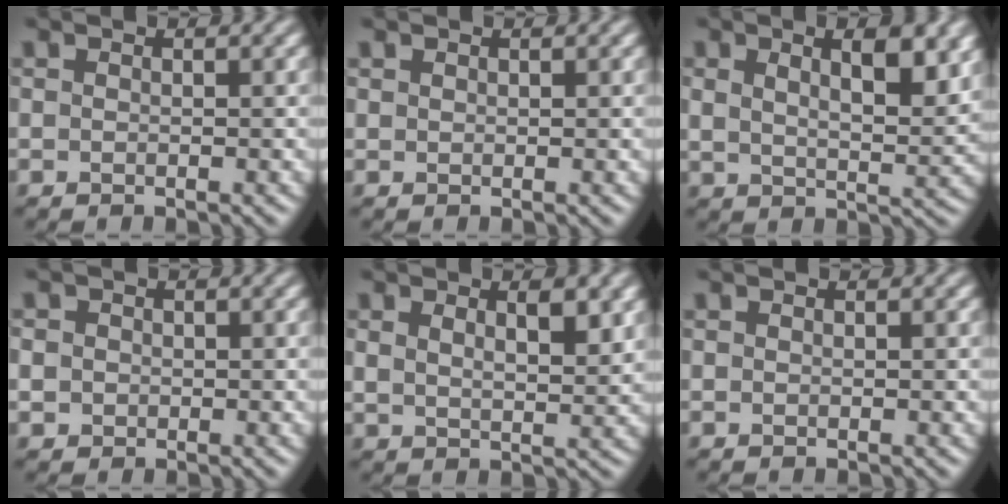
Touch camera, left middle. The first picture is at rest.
{"total": 0.0}
{"total": 5.7, "force": [2.8, 2.0, 4.5], "torque": [-0.066, -0.004, 0.045]}
{"total": 2.1, "force": [0.4, 1.9, 0.8], "torque": [-0.005, 0.012, -0.002]}
{"total": 3.4, "force": [1.8, 1.1, 2.6], "torque": [-0.042, -0.005, 0.033]}
{"total": 0.0}